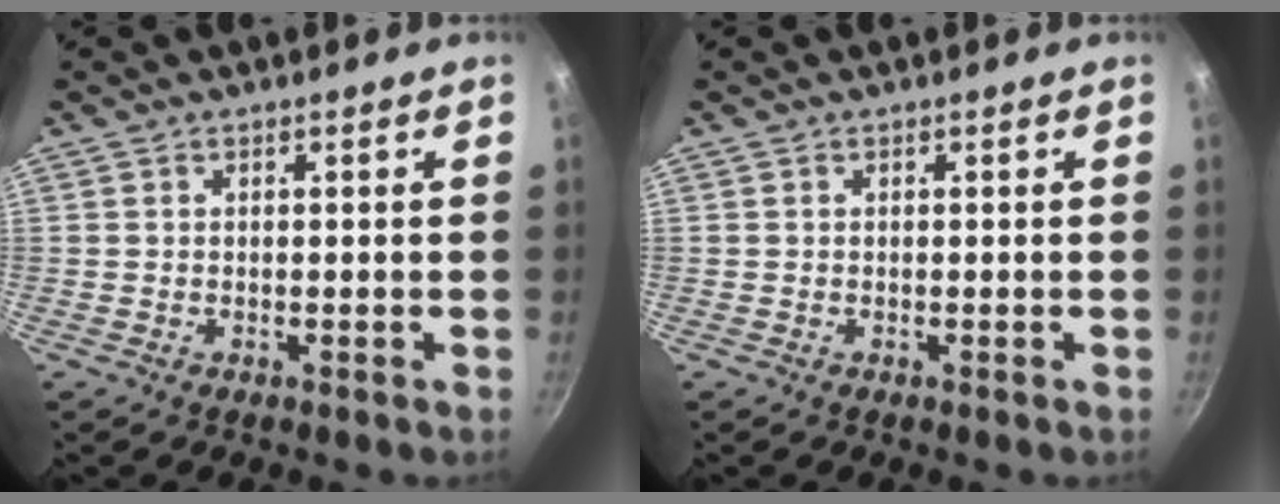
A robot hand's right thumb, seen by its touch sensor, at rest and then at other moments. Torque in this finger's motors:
{"motor_torque": [-0.39, -0.22, 0.04, 0.04, 0.00]}